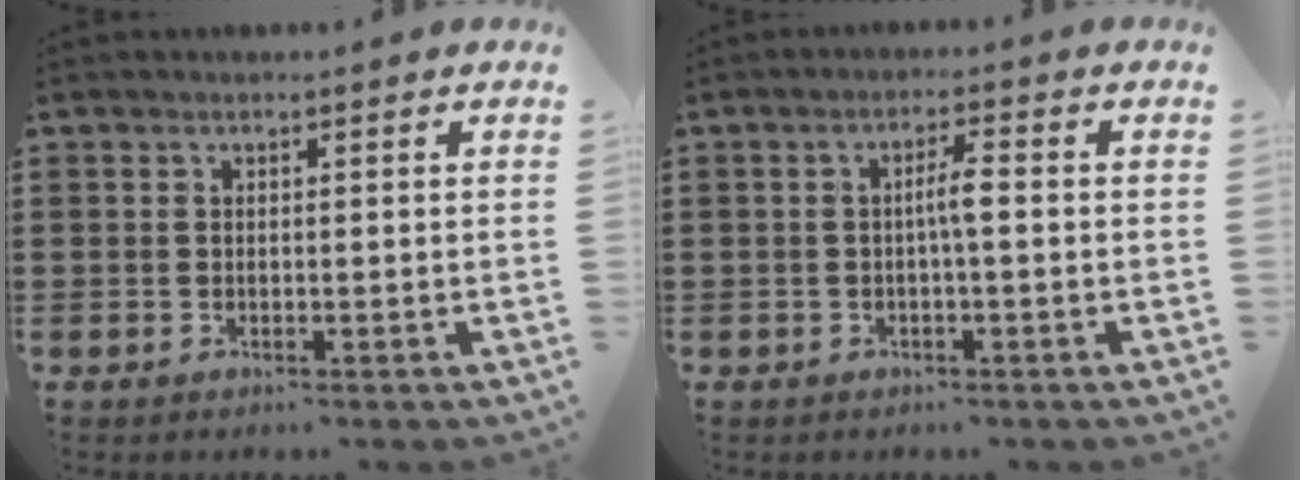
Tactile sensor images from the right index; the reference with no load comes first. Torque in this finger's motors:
{"motor_torque": [0.50, -0.37, 0.08, 0.09]}